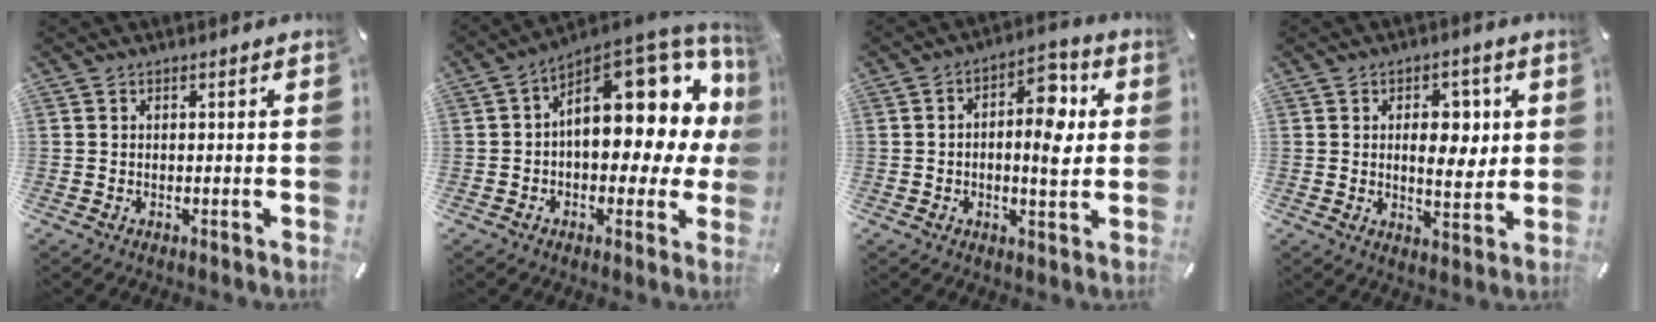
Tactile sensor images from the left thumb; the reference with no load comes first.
{"total": 20.1, "force": [6.1, 10.8, 15.8], "torque": [-0.195, -0.054, 0.103]}
{"total": 10.1, "force": [1.2, 5.1, 8.6], "torque": [-0.102, -0.012, 0.013]}
{"total": 8.9, "force": [1.8, 5.5, 6.7], "torque": [-0.083, -0.006, 0.023]}